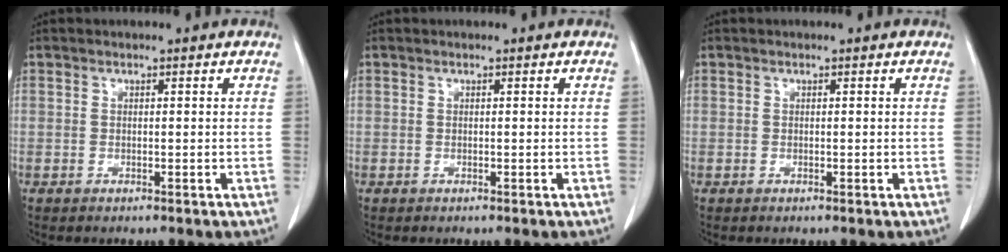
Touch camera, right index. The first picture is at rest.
{"total": 0.0}
{"total": 0.0}